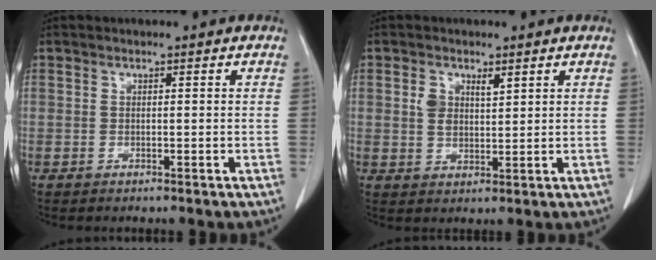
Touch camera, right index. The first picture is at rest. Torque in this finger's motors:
{"motor_torque": [0.07, 0.15, 0.07, 0.02]}